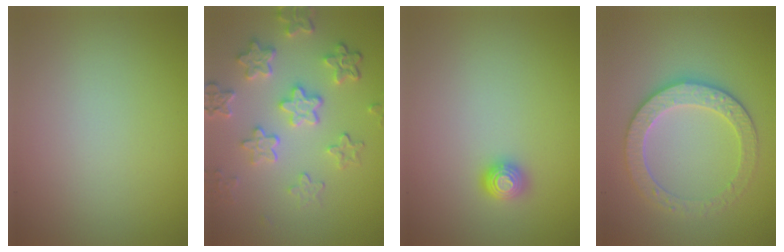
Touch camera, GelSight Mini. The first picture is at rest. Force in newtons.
{"total": 5.7, "press": 4.3, "slide": 3.7}
{"total": 1.1, "press": 1.1, "slide": 0.1}
{"total": 4.1, "press": 3.8, "slide": 1.4}